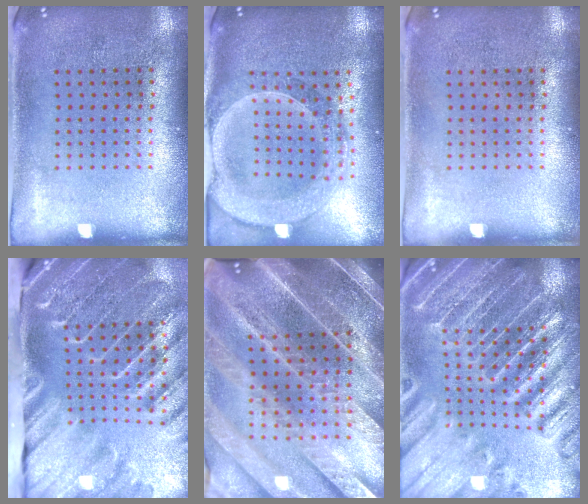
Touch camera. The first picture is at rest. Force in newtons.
{"total": 2.7, "press": 2.4, "slide": 1.2}
{"total": 0.0}
{"total": 4.5, "press": 3.4, "slide": 2.8}
{"total": 5.5, "press": 4.6, "slide": 2.9}
{"total": 4.4, "press": 4.0, "slide": 1.7}